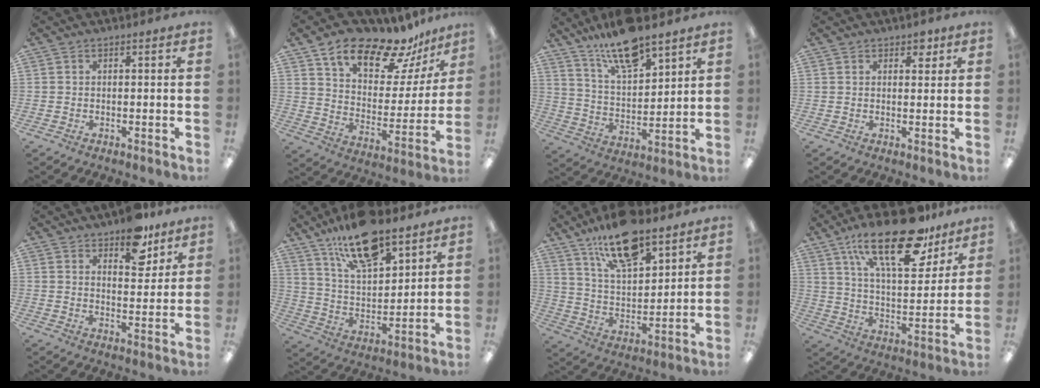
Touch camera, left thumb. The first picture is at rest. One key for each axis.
{"total": 17.4, "fx": 13.9, "fy": 6.9, "fz": 8.0, "tx": -0.138, "ty": -0.096, "tz": 0.238}
{"total": 14.4, "fx": 11.4, "fy": 4.5, "fz": 7.5, "tx": -0.136, "ty": -0.059, "tz": 0.200}
{"total": 3.2, "fx": 2.2, "fy": 1.9, "fz": 1.4, "tx": -0.007, "ty": -0.005, "tz": 0.035}
{"total": 9.9, "fx": 7.4, "fy": 4.6, "fz": 4.6, "tx": -0.041, "ty": -0.046, "tz": 0.126}
{"total": 18.3, "fx": 13.3, "fy": 7.1, "fz": 10.4, "tx": -0.187, "ty": -0.063, "tz": 0.230}
{"total": 17.8, "fx": 12.7, "fy": 6.9, "fz": 10.3, "tx": -0.182, "ty": -0.058, "tz": 0.219}
{"total": 24.8, "fx": 15.8, "fy": 10.0, "fz": 16.2, "tx": -0.258, "ty": -0.079, "tz": 0.265}